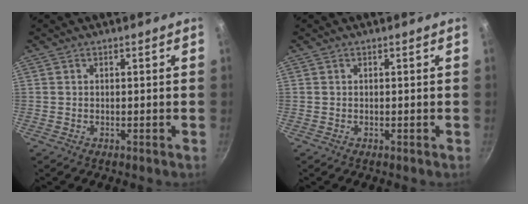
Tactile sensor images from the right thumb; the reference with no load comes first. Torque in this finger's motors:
{"motor_torque": [0.00, 0.00, 0.13, 0.12, 0.00]}